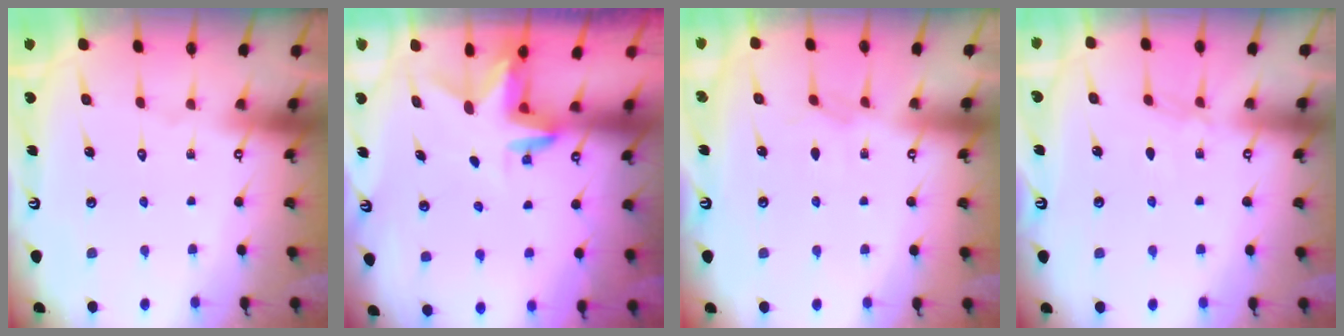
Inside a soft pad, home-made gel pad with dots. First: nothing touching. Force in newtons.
{"total": 3.0, "press": 3.0, "slide": 0.2}
{"total": 3.7, "press": 3.6, "slide": 0.6}
{"total": 3.5, "press": 3.5, "slide": 0.5}